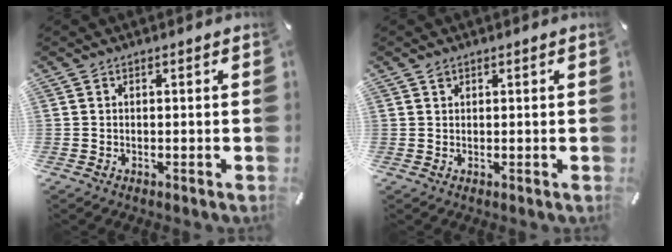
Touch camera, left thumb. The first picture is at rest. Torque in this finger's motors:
{"motor_torque": [-0.14, -0.17, 0.31, 0.08, -0.09]}